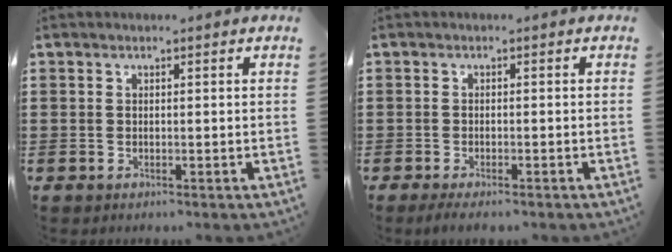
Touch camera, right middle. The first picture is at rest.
{"total": 1.5, "force": [-1.3, 0.3, 0.5], "torque": [-0.011, 0.001, -0.026]}